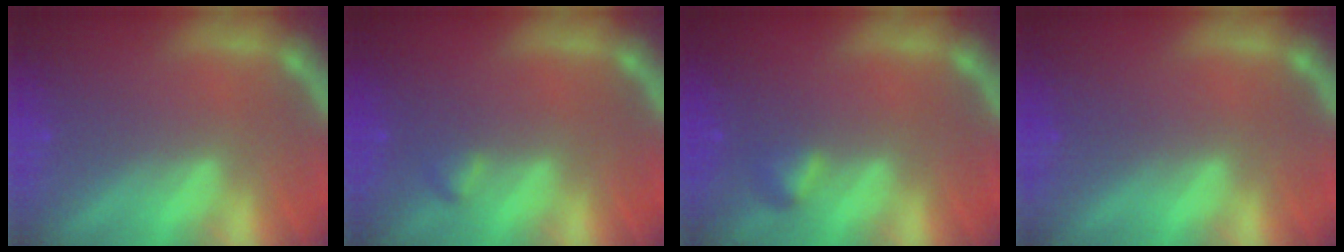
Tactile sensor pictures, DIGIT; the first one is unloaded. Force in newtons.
{"total": 0.9}
{"total": 1.4}
{"total": 0.0}